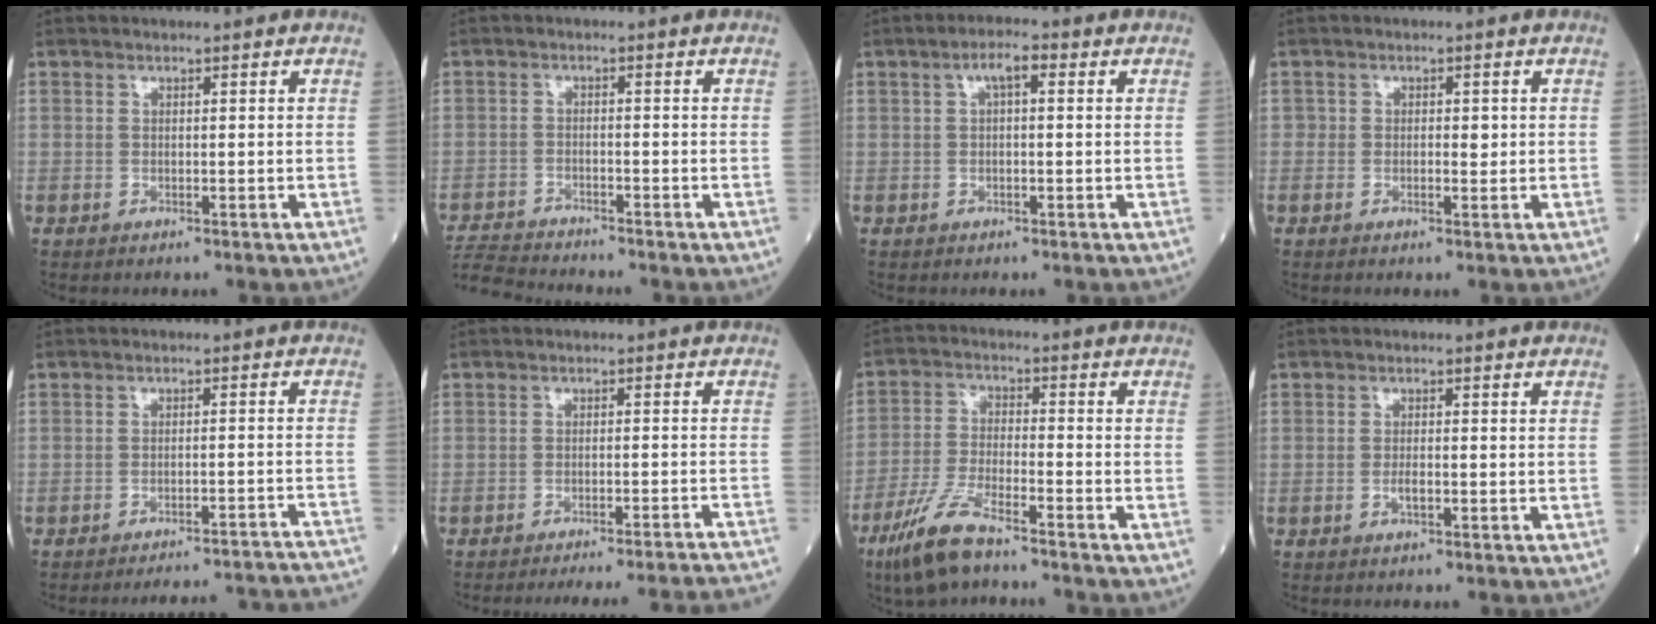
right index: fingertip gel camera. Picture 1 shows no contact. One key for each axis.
{"total": 5.9, "fx": -5.9, "fy": -0.2, "fz": 0.1, "tx": -0.005, "ty": -0.015, "tz": -0.112}
{"total": 3.1, "fx": 0.9, "fy": 0.9, "fz": 2.8, "tx": -0.050, "ty": 0.015, "tz": 0.015}
{"total": 1.7, "fx": 0.0, "fy": 1.1, "fz": 1.3, "tx": -0.012, "ty": 0.003, "tz": -0.003}
{"total": 18.5, "fx": -18.0, "fy": -1.0, "fz": 3.8, "tx": -0.016, "ty": -0.008, "tz": -0.212}
{"total": 18.3, "fx": -17.6, "fy": -1.6, "fz": 5.0, "tx": -0.035, "ty": -0.020, "tz": -0.211}
{"total": 9.1, "fx": -6.7, "fy": 1.5, "fz": 5.9, "tx": -0.134, "ty": -0.022, "tz": -0.131}
{"total": 1.4, "fx": -0.5, "fy": 0.4, "fz": 1.2, "tx": -0.022, "ty": 0.001, "tz": -0.008}